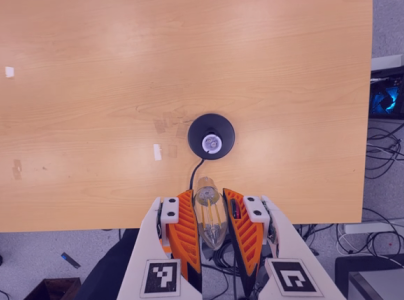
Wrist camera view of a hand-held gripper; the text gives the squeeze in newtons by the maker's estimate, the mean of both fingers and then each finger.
{"total": 18.8, "left": 20.6, "right": 17.1}